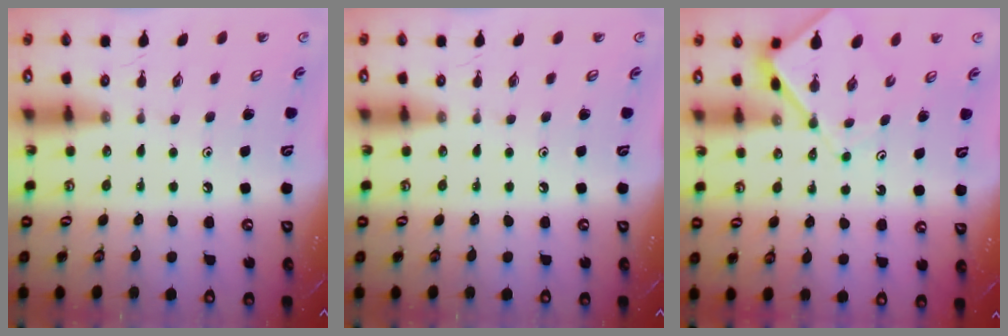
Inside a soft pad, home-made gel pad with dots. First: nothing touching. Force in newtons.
{"total": 0.0}
{"total": 6.4, "press": 6.4, "slide": 0.6}